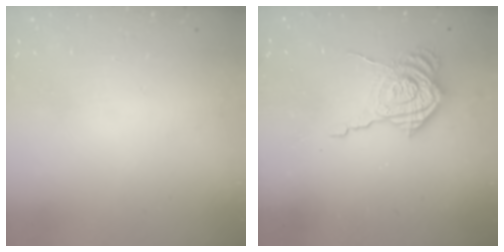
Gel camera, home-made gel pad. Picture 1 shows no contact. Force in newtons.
{"total": 13.1, "press": 13.1, "slide": 0.9}